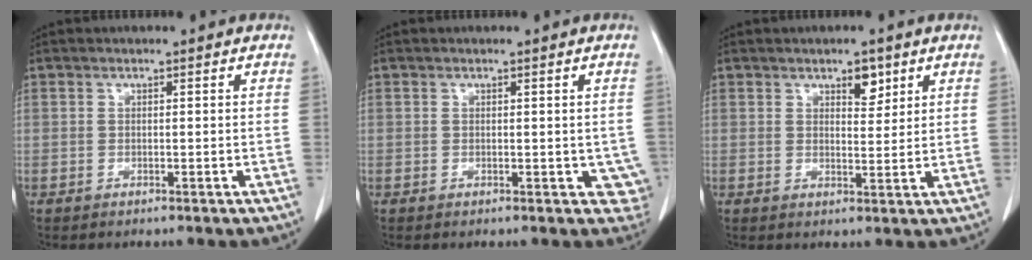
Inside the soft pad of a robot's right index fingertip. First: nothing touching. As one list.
[{"total": 3.0, "force": [-0.3, 1.9, 2.2], "torque": [-0.002, 0.003, 0.000]}, {"total": 3.3, "force": [2.0, 1.4, 2.1], "torque": [-0.030, -0.004, 0.033]}]